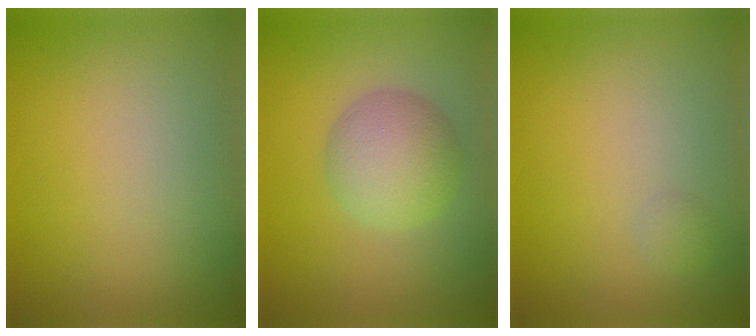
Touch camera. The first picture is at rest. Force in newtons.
{"total": 4.7, "press": 4.7, "slide": 0.1}
{"total": 0.7, "press": 0.7, "slide": 0.0}